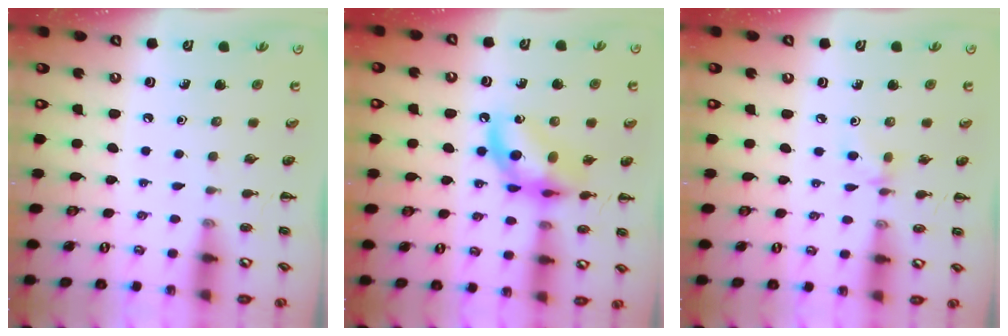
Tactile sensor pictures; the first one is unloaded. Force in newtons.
{"total": 12.2, "press": 11.9, "slide": 2.7}
{"total": 4.2, "press": 3.9, "slide": 1.5}